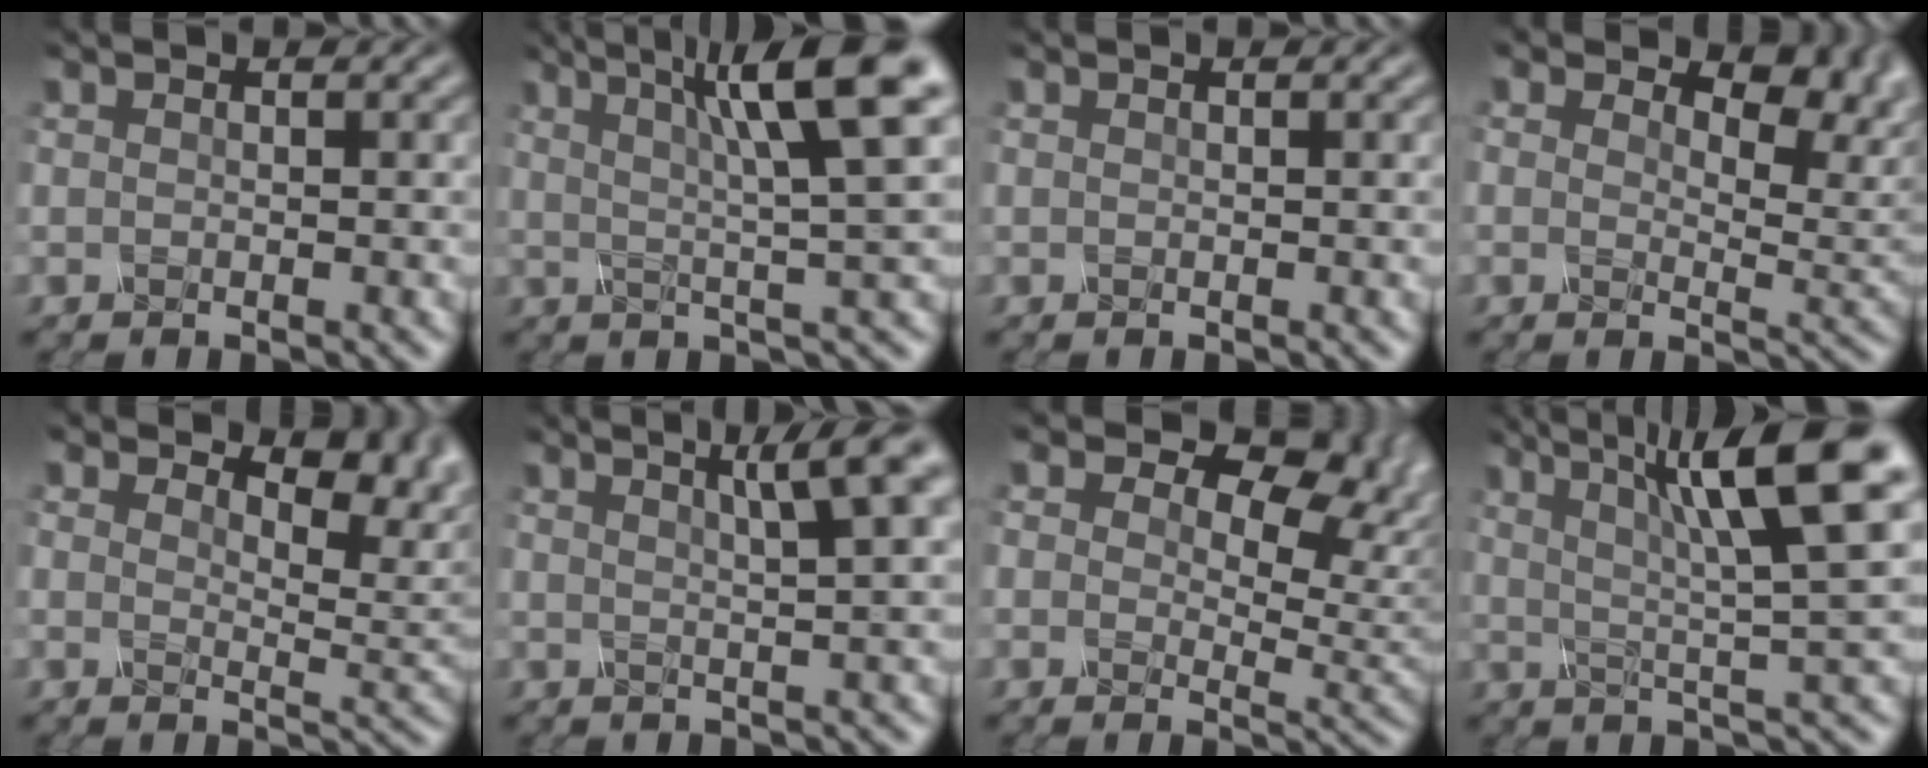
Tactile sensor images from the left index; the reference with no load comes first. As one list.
[{"total": 9.7, "force": [3.6, 1.6, 8.9], "torque": [-0.113, 0.021, 0.052]}, {"total": 0.0}, {"total": 9.0, "force": [4.7, 4.9, 5.9], "torque": [-0.073, 0.005, 0.064]}, {"total": 7.2, "force": [4.0, 3.5, 4.8], "torque": [-0.065, 0.003, 0.056]}, {"total": 5.2, "force": [2.5, 1.0, 4.5], "torque": [-0.046, 0.017, 0.027]}, {"total": 9.3, "force": [4.9, 5.4, 5.7], "torque": [-0.069, 0.002, 0.068]}, {"total": 10.7, "force": [4.0, 1.9, 9.8], "torque": [-0.140, 0.018, 0.061]}]